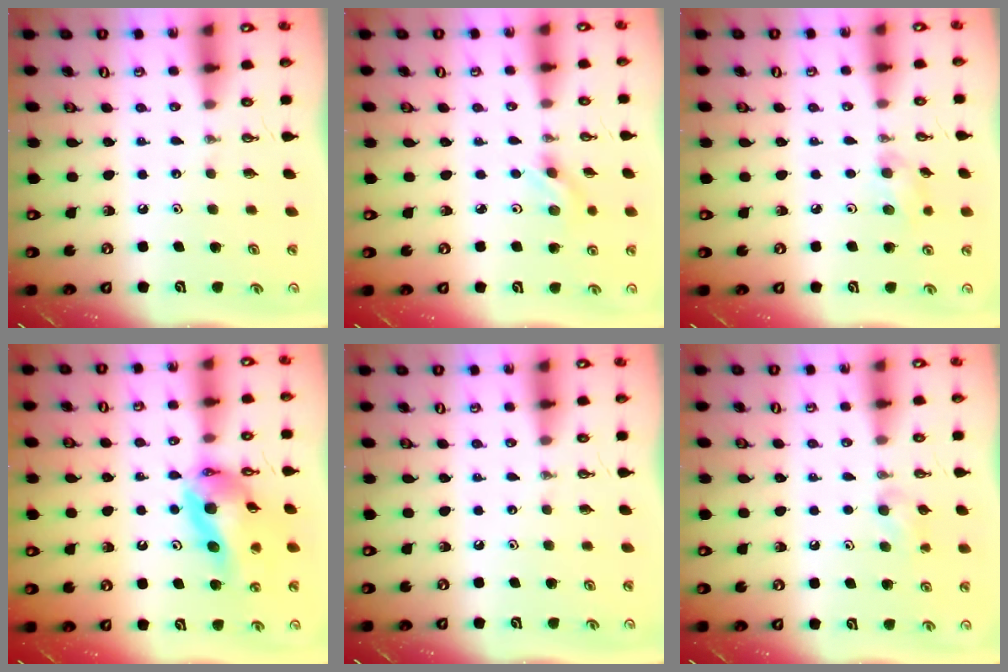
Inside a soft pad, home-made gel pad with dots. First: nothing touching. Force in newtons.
{"total": 2.6, "press": 2.3, "slide": 1.3}
{"total": 6.4, "press": 5.7, "slide": 3.0}
{"total": 14.4, "press": 14.3, "slide": 1.5}
{"total": 0.0}
{"total": 9.9, "press": 6.3, "slide": 7.7}